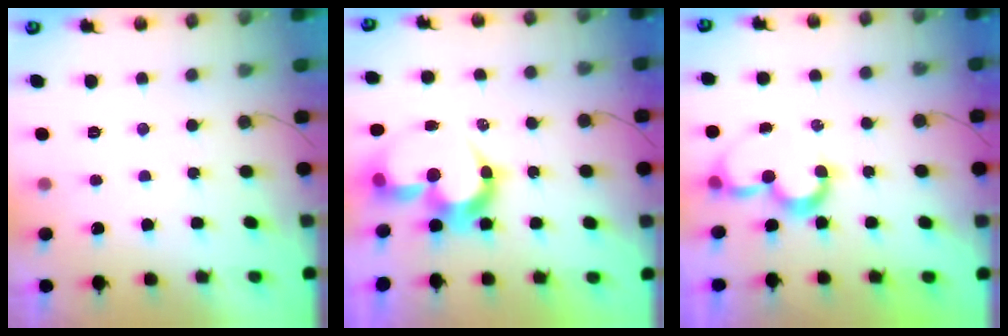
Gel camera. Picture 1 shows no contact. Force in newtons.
{"total": 13.2, "press": 13.1, "slide": 1.5}
{"total": 7.7, "press": 7.7, "slide": 0.7}